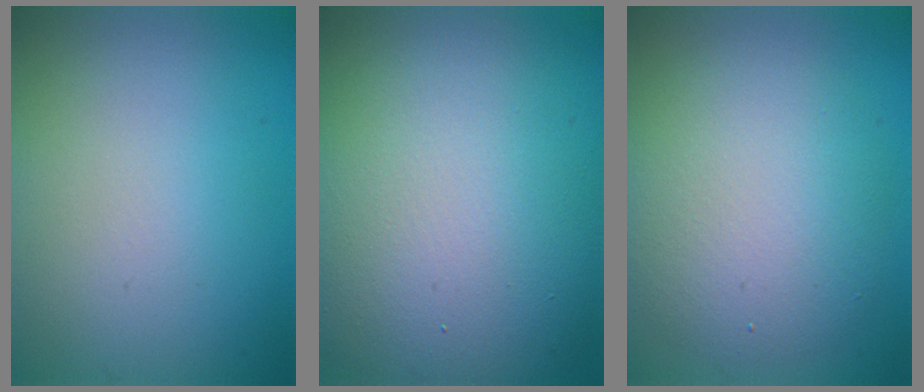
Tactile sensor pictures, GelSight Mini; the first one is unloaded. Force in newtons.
{"total": 16.9, "press": 16.8, "slide": 1.0}
{"total": 6.8, "press": 6.7, "slide": 0.6}